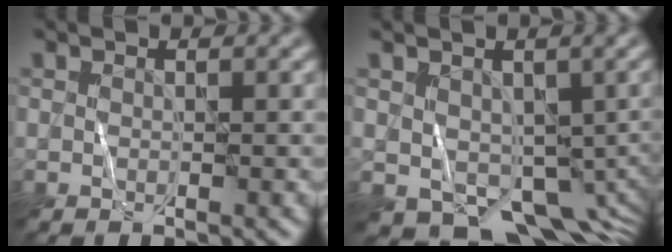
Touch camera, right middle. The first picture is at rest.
{"total": 7.6, "force": [-2.2, 5.0, 5.2], "torque": [-0.074, -0.029, -0.033]}